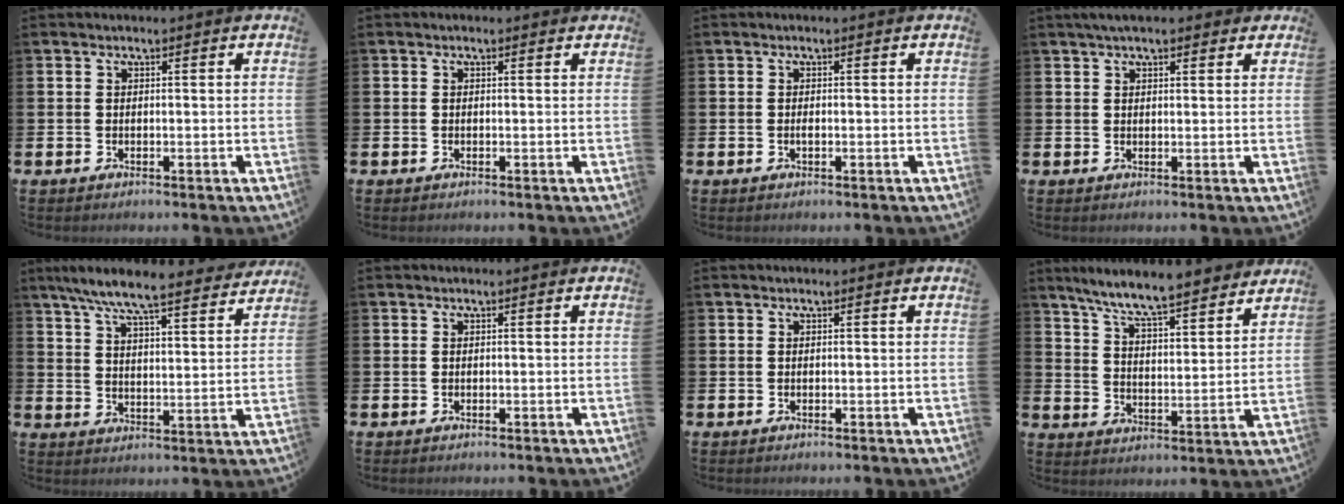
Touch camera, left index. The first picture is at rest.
{"total": 0.0}
{"total": 0.7, "force": [-0.3, 0.2, 0.6], "torque": [-0.019, 0.001, -0.004]}
{"total": 2.8, "force": [2.3, 1.0, 1.4], "torque": [-0.030, 0.004, 0.040]}
{"total": 8.5, "force": [7.8, 0.7, 3.4], "torque": [-0.081, -0.052, 0.133]}
{"total": 0.0}
{"total": 0.0}
{"total": 8.2, "force": [7.7, 0.5, 2.9], "torque": [-0.088, -0.051, 0.135]}